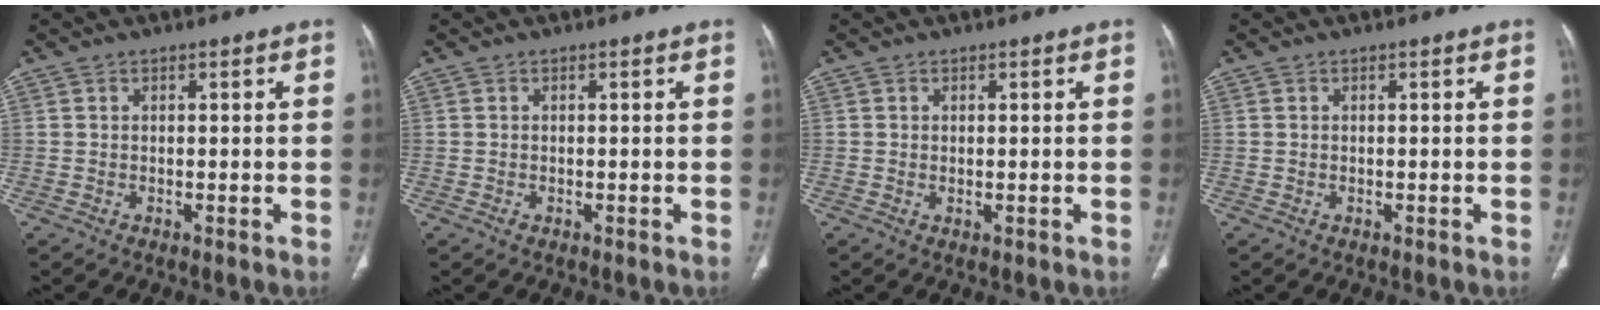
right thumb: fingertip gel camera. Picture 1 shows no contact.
{"total": 0.0}
{"total": 0.6, "force": [0.0, 0.3, 0.5], "torque": [-0.010, -0.004, 0.004]}
{"total": 0.0}